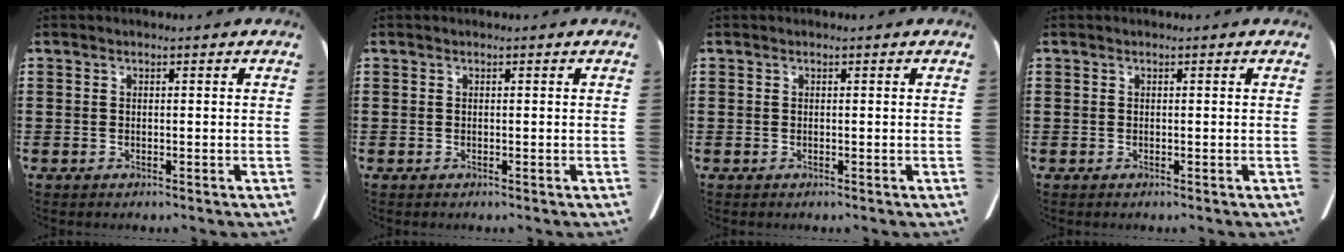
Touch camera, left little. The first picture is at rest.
{"total": 0.0}
{"total": 0.0}
{"total": 0.0}